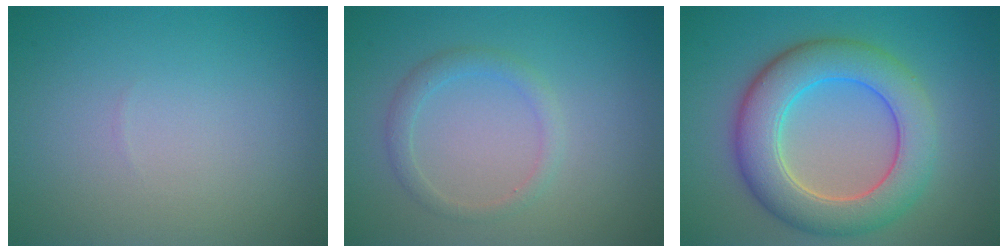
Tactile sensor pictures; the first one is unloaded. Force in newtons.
{"total": 1.7, "press": 1.7, "slide": 0.2}
{"total": 7.6, "press": 7.6, "slide": 0.1}